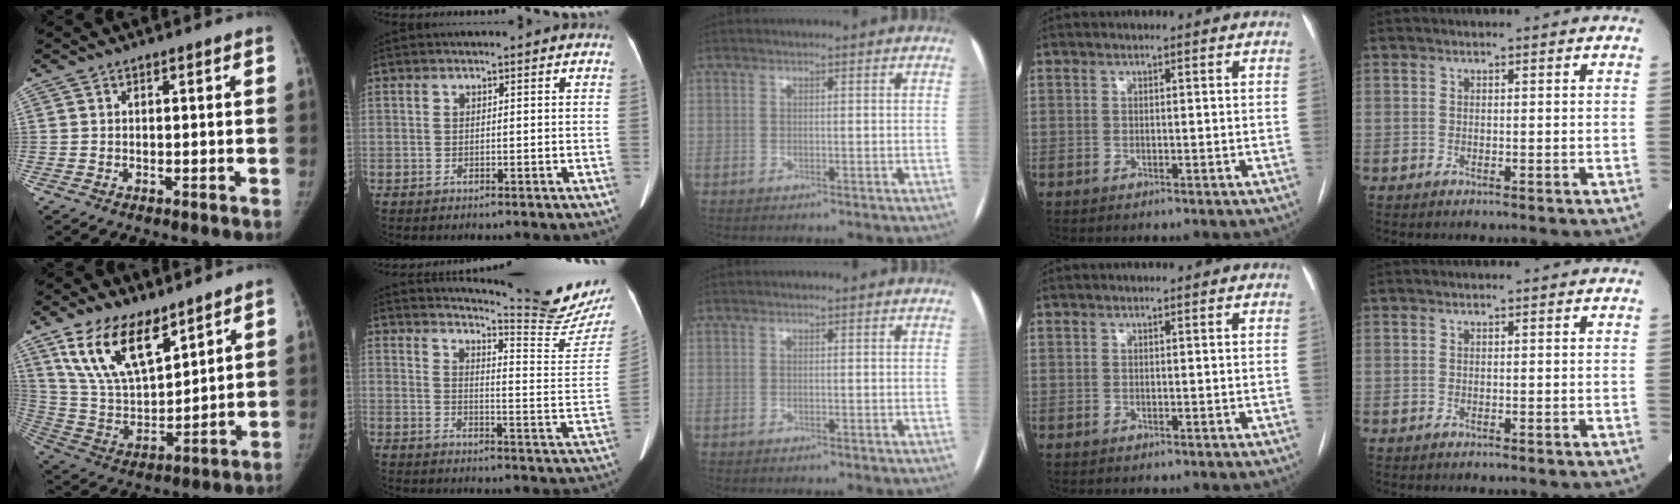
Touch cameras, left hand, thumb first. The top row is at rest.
{"thumb": {"total": 17.1, "force": [10.8, 7.9, 10.5], "torque": [-0.163, -0.051, 0.219]}, "index": {"total": 18.2, "force": [17.5, -1.6, 4.8], "torque": [-0.083, -0.130, 0.208]}}